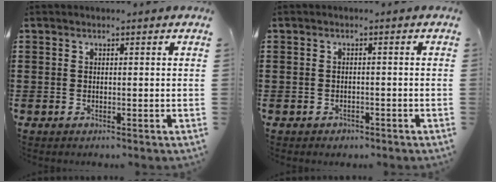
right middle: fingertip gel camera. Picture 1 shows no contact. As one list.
[{"total": 1.1, "force": [-0.9, 0.7, 0.0], "torque": [-0.003, 0.003, -0.022]}]